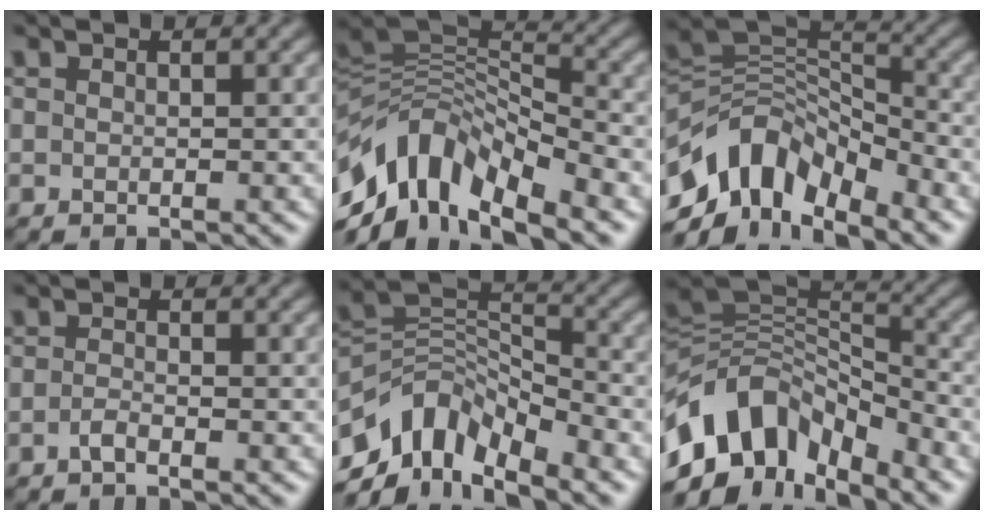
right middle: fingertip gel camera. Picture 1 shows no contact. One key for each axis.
{"total": 11.0, "fx": -5.6, "fy": 5.5, "fz": 7.7, "tx": -0.142, "ty": 0.019, "tz": -0.116}
{"total": 9.8, "fx": -5.9, "fy": 5.4, "fz": 5.6, "tx": -0.090, "ty": 0.007, "tz": -0.122}
{"total": 0.8, "fx": -0.5, "fy": 0.2, "fz": 0.7, "tx": -0.019, "ty": 0.003, "tz": -0.011}
{"total": 8.1, "fx": -5.4, "fy": 4.3, "fz": 4.3, "tx": -0.061, "ty": 0.001, "tz": -0.109}
{"total": 11.1, "fx": -5.7, "fy": 6.5, "fz": 7.1, "tx": -0.129, "ty": 0.019, "tz": -0.115}